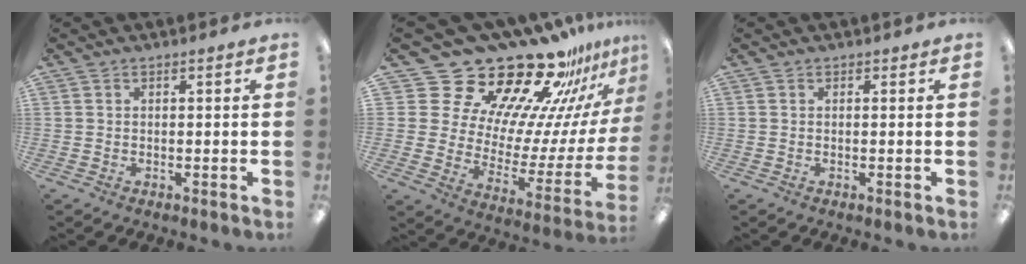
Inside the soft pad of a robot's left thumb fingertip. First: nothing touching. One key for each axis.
{"total": 27.5, "fx": 21.5, "fy": 13.3, "fz": 10.7, "tx": -0.141, "ty": -0.184, "tz": 0.393}
{"total": 0.0}